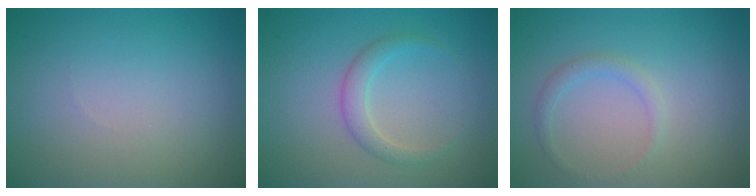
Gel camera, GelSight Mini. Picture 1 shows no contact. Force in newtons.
{"total": 2.0, "press": 2.0, "slide": 0.1}
{"total": 1.3, "press": 1.3, "slide": 0.1}